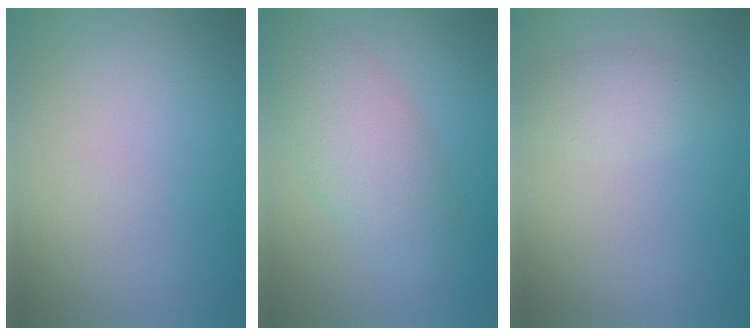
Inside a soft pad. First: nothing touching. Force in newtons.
{"total": 4.7, "press": 4.7, "slide": 0.3}
{"total": 1.8, "press": 1.8, "slide": 0.1}